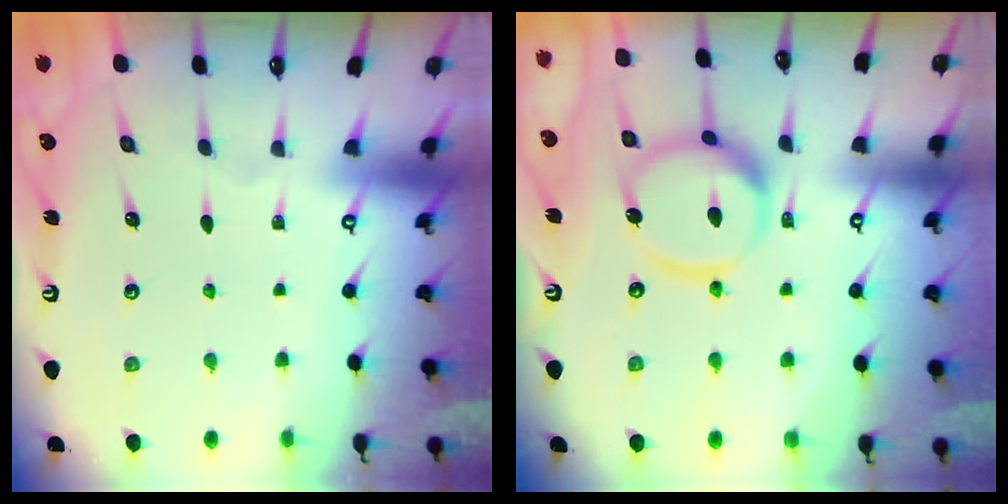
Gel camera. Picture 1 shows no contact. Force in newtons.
{"total": 14.1, "press": 14.1, "slide": 1.3}